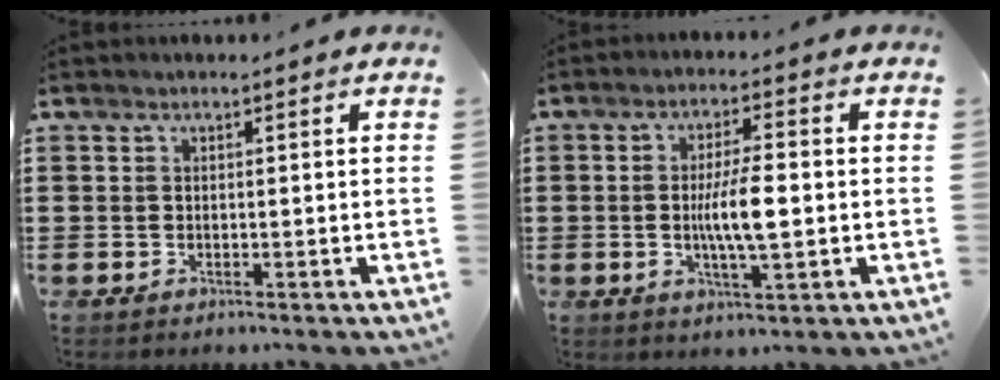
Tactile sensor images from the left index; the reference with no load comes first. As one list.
[{"total": 7.0, "force": [-0.5, 1.6, 6.8], "torque": [-0.125, -0.004, -0.017]}]